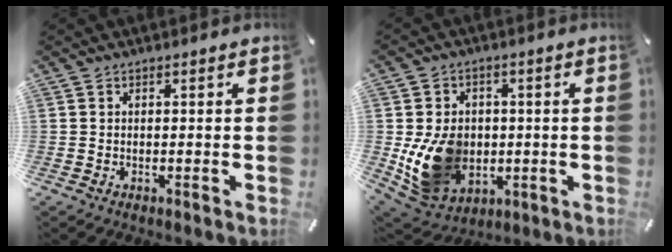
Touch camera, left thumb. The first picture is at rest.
{"total": 13.8, "force": [-1.3, 11.4, 7.6], "torque": [-0.150, 0.001, -0.016]}